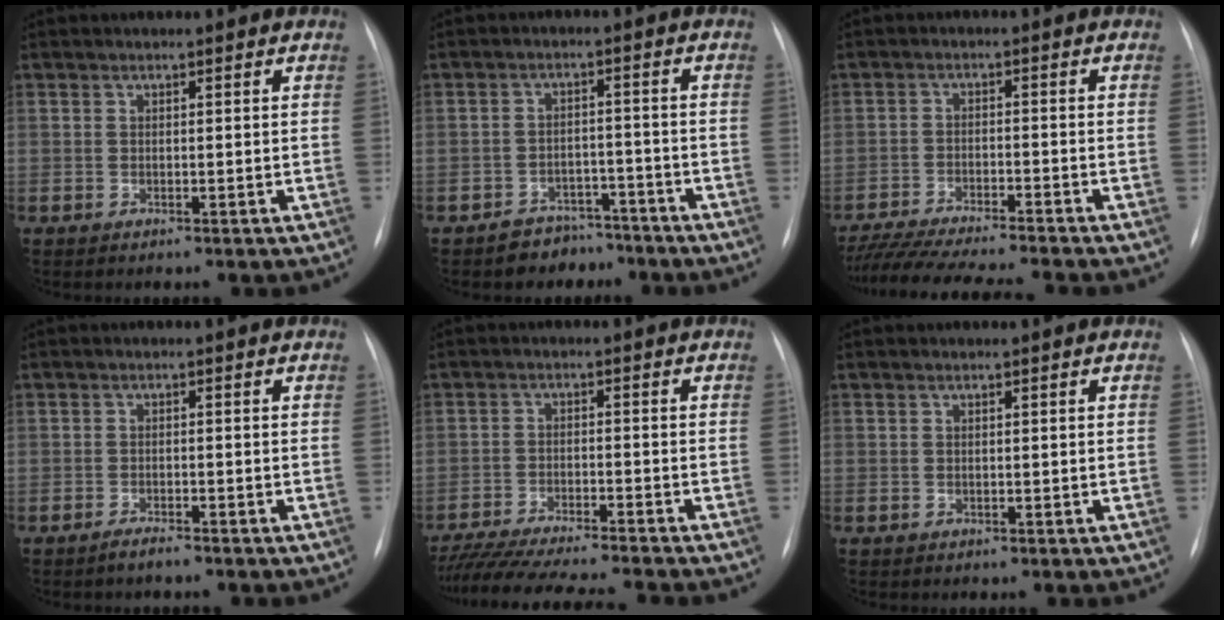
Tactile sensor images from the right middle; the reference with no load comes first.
{"total": 5.2, "force": [-4.2, 3.0, 0.4], "torque": [-0.003, 0.011, -0.062]}
{"total": 15.3, "force": [-13.7, 0.1, 6.8], "torque": [-0.114, -0.024, -0.215]}
{"total": 1.6, "force": [-1.4, 0.0, 0.8], "torque": [-0.023, -0.004, -0.027]}
{"total": 16.1, "force": [-14.4, 0.1, 7.0], "torque": [-0.117, -0.028, -0.224]}
{"total": 0.0}